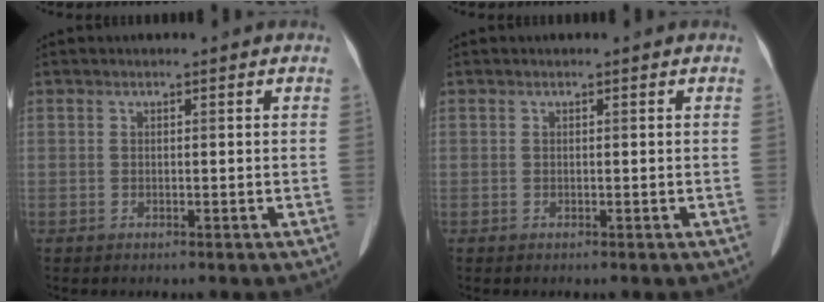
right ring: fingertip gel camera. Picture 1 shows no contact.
{"total": 0.0}